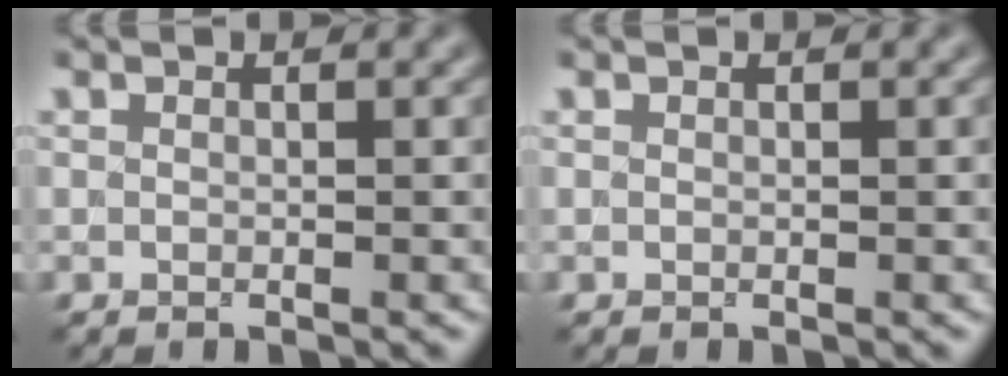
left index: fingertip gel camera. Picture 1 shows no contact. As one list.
[{"total": 0.0}]